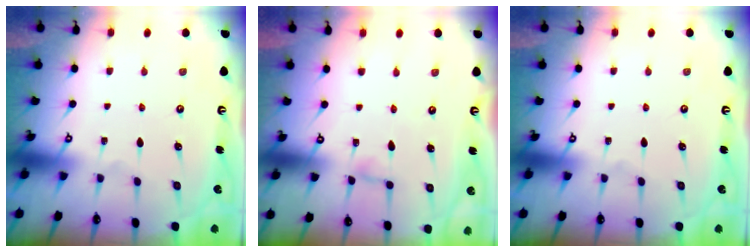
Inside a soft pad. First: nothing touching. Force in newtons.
{"total": 2.9, "press": 2.9, "slide": 0.2}
{"total": 0.0}